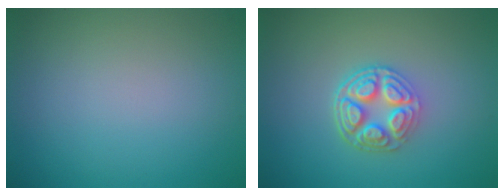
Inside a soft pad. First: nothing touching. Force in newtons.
{"total": 4.8, "press": 3.6, "slide": 3.2}